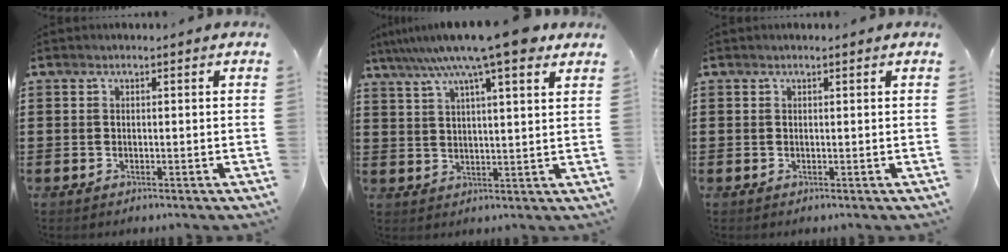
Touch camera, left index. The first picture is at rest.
{"total": 11.5, "force": [8.7, 1.2, 7.4], "torque": [-0.150, -0.020, 0.149]}
{"total": 0.0}